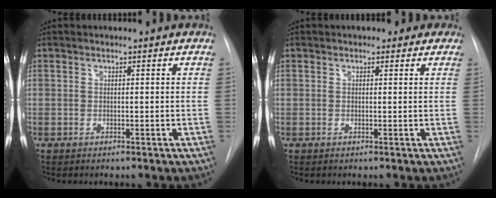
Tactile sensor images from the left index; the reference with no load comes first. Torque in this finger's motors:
{"motor_torque": [0.00, -0.41, -0.54, 0.01]}